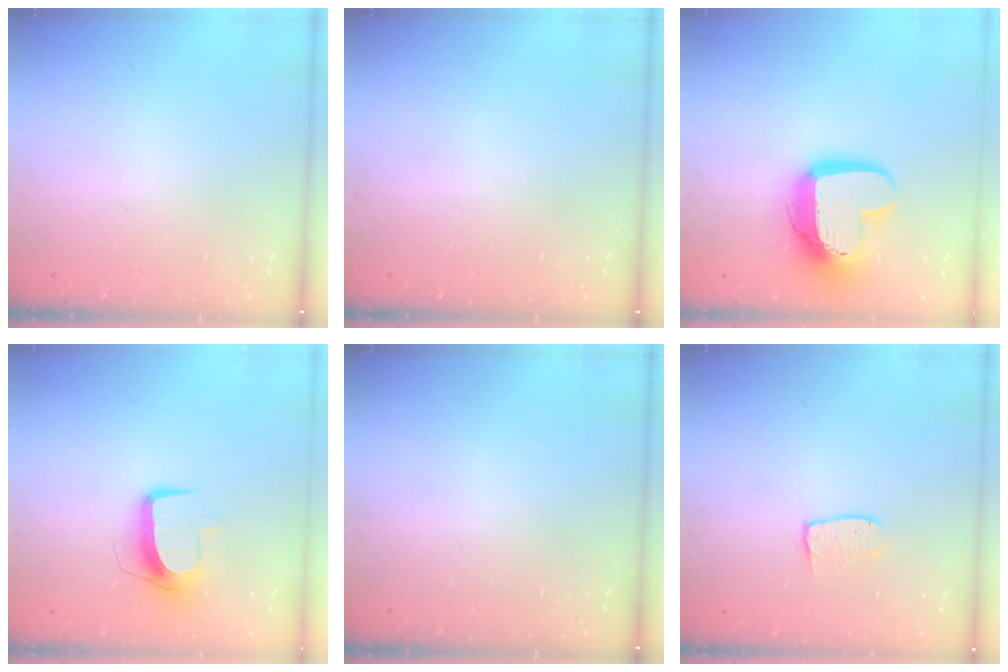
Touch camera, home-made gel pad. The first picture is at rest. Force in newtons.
{"total": 0.0}
{"total": 16.6, "press": 16.6, "slide": 1.3}
{"total": 10.3, "press": 10.3, "slide": 0.5}
{"total": 0.0}
{"total": 4.2, "press": 4.2, "slide": 0.4}